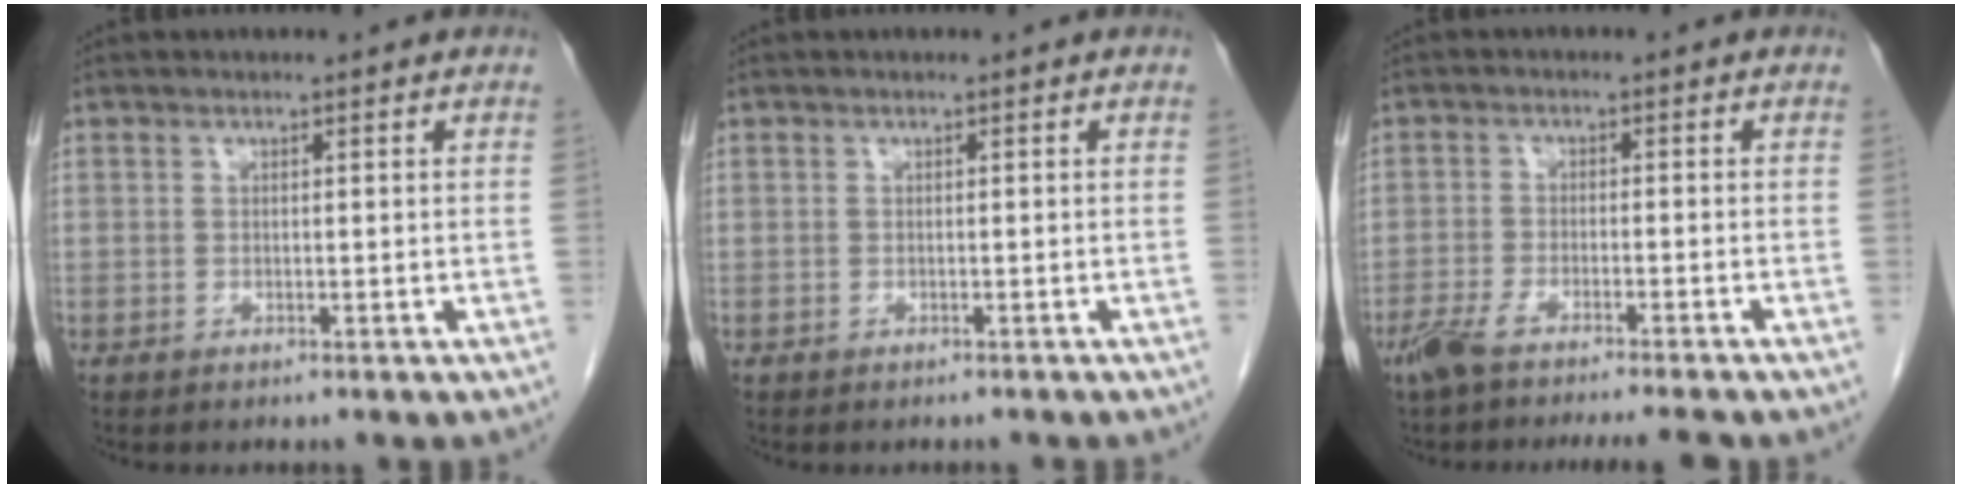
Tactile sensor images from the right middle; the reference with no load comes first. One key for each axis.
{"total": 1.1, "fx": -1.0, "fy": 0.4, "fz": 0.2, "tx": -0.010, "ty": -0.001, "tz": -0.014}
{"total": 9.7, "fx": -8.2, "fy": 0.5, "fz": 5.2, "tx": -0.079, "ty": -0.012, "tz": -0.130}